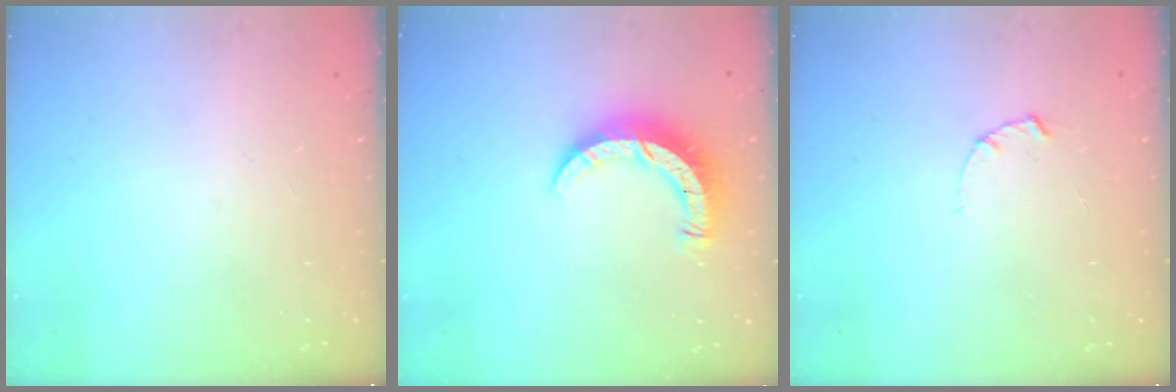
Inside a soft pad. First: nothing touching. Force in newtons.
{"total": 8.4, "press": 8.3, "slide": 0.6}
{"total": 1.7, "press": 1.6, "slide": 0.3}